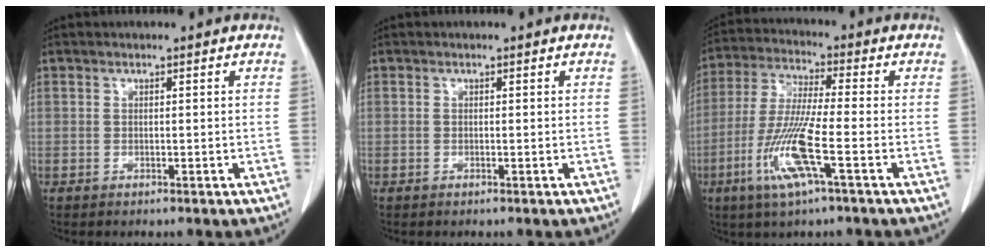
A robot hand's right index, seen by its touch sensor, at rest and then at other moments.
{"total": 0.0}
{"total": 11.3, "force": [-4.2, 0.2, 10.5], "torque": [-0.220, -0.017, -0.088]}